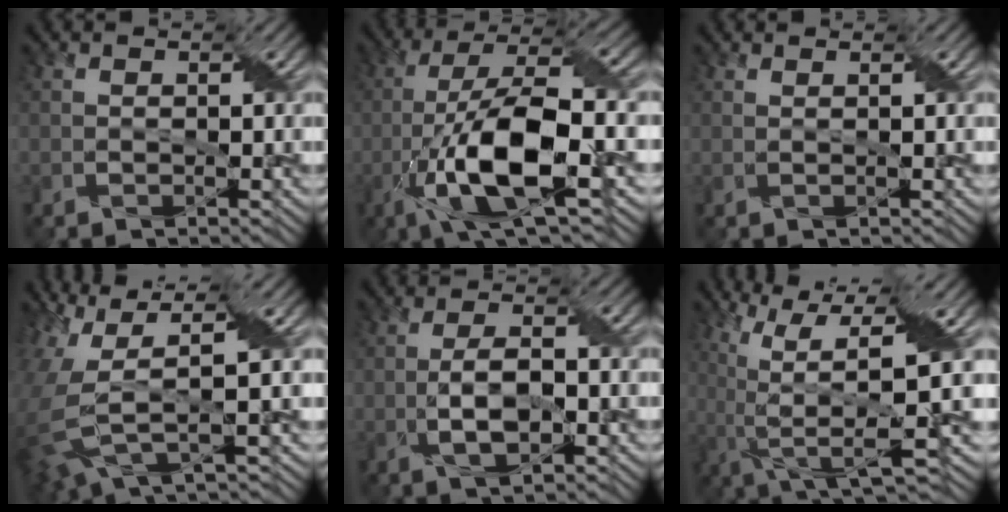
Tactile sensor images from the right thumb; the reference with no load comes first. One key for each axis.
{"total": 15.0, "fx": -4.9, "fy": 4.8, "fz": 13.4, "tx": -0.266, "ty": -0.009, "tz": -0.088}
{"total": 0.7, "fx": 0.5, "fy": -0.1, "fz": 0.5, "tx": -0.015, "ty": 0.003, "tz": 0.005}
{"total": 10.6, "fx": -0.5, "fy": 4.6, "fz": 9.5, "tx": -0.260, "ty": -0.021, "tz": -0.001}
{"total": 5.5, "fx": -1.3, "fy": 2.3, "fz": 4.8, "tx": -0.099, "ty": 0.003, "tz": -0.024}
{"total": 12.0, "fx": 1.1, "fy": 2.8, "fz": 11.6, "tx": -0.242, "ty": -0.006, "tz": 0.040}